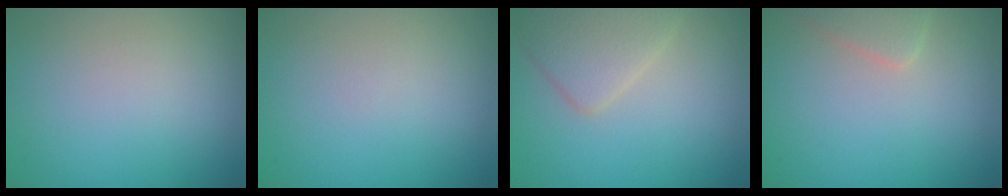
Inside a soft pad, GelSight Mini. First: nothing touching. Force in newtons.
{"total": 0.0}
{"total": 3.5, "press": 3.5, "slide": 0.2}
{"total": 2.0, "press": 2.0, "slide": 0.2}